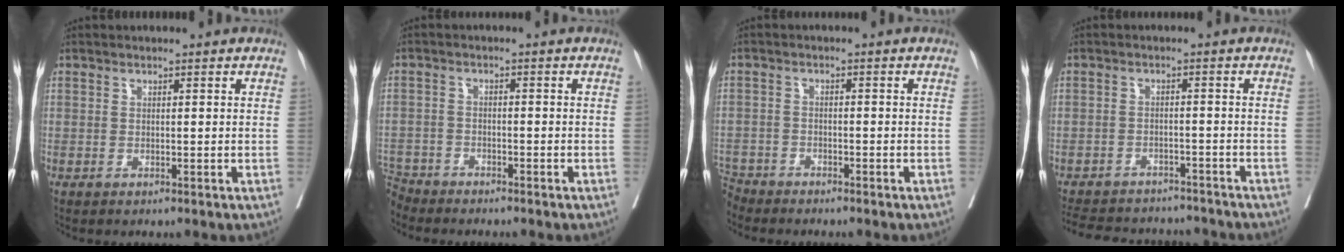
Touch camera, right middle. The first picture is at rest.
{"total": 4.7, "force": [-4.4, 0.9, -1.1], "torque": [0.017, -0.008, -0.089]}
{"total": 4.2, "force": [-4.0, 0.9, -1.0], "torque": [0.014, -0.006, -0.080]}
{"total": 14.9, "force": [-13.3, 5.4, 4.0], "torque": [-0.089, 0.007, -0.172]}